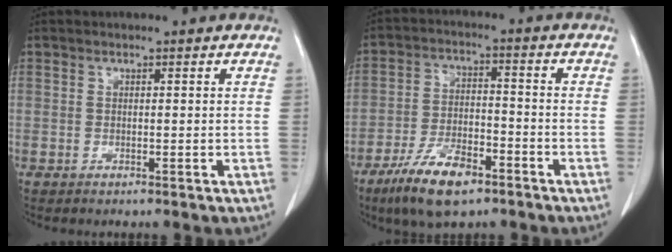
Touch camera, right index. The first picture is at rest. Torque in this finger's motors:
{"motor_torque": [1.01, -0.98, 0.51, 0.17]}